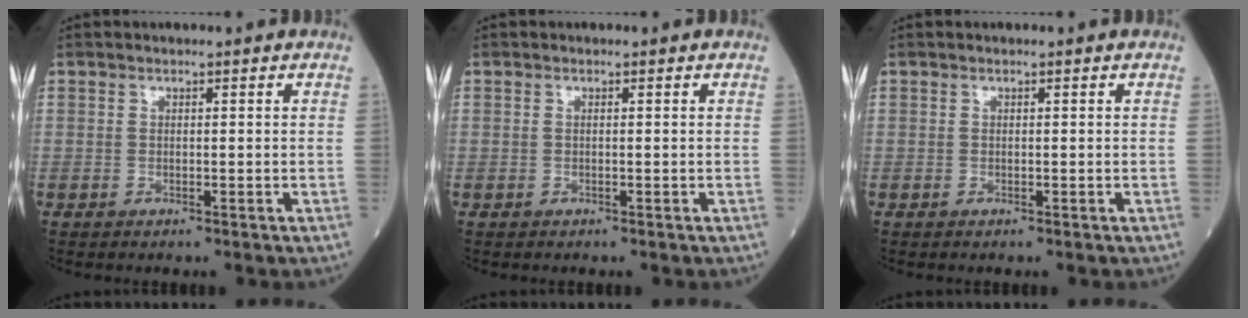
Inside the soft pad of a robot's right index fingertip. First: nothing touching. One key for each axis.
{"total": 0.0}
{"total": 0.0}